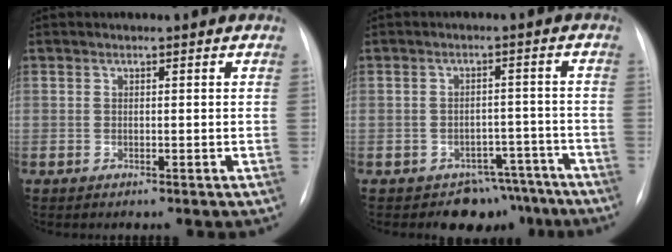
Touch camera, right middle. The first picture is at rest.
{"total": 6.2, "force": [-4.9, 3.8, 0.0], "torque": [0.028, 0.040, -0.063]}